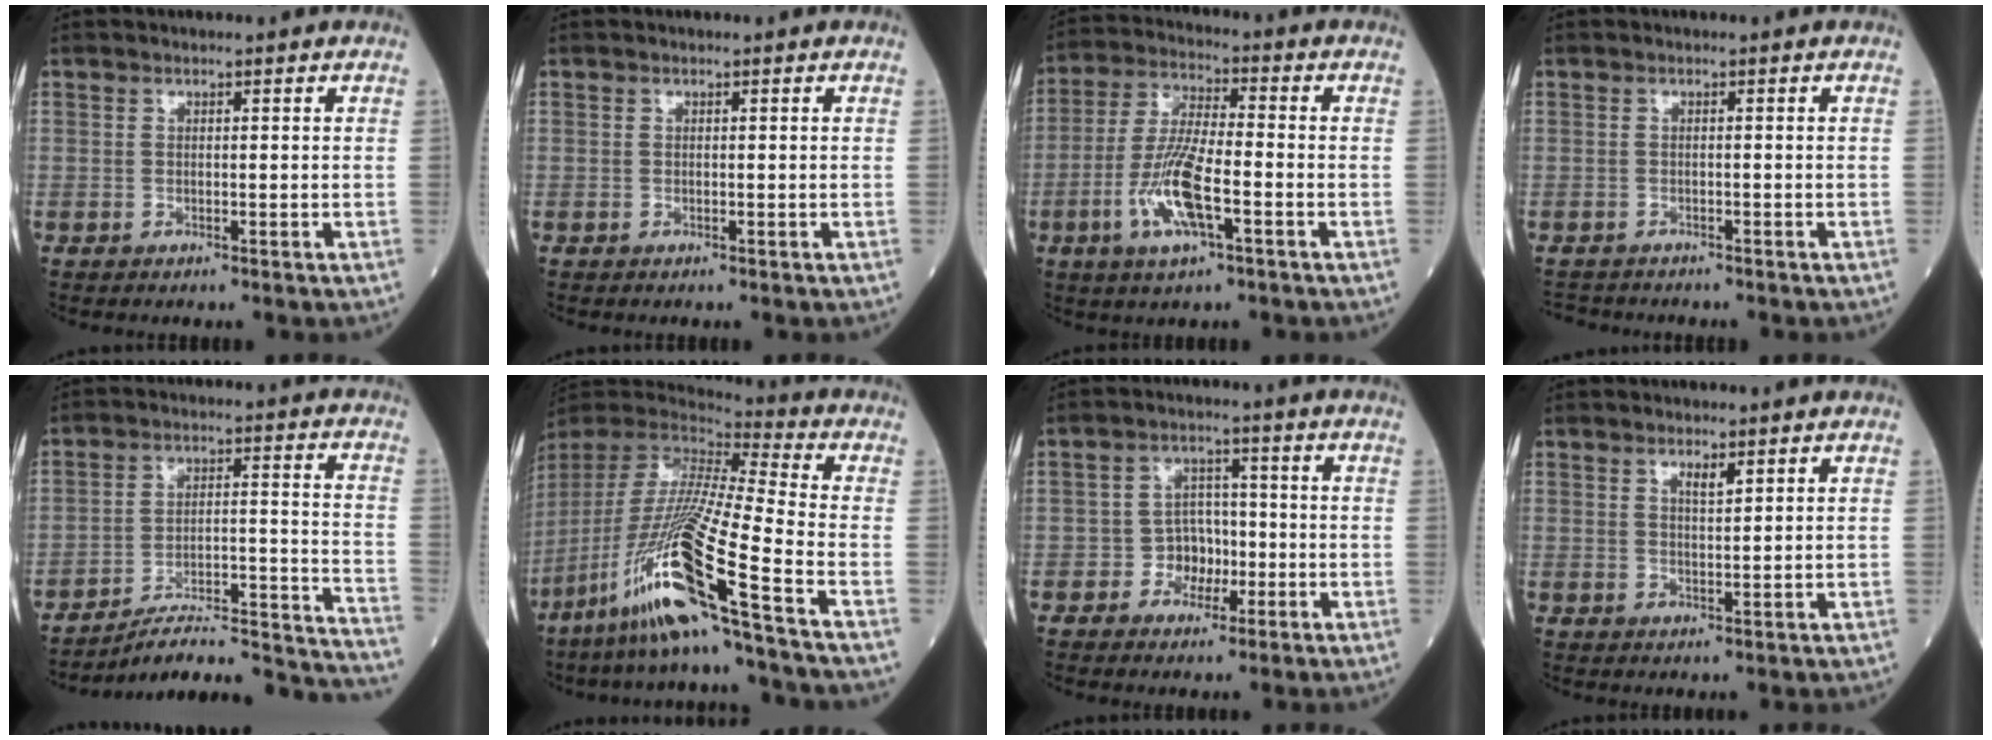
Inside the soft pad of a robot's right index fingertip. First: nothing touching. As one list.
[{"total": 0.0}, {"total": 10.5, "force": [-3.8, 2.1, 9.6], "torque": [-0.198, -0.006, -0.073]}, {"total": 3.2, "force": [-3.1, 0.8, 0.3], "torque": [-0.002, -0.008, -0.049]}, {"total": 21.3, "force": [-20.3, -0.6, 6.2], "torque": [-0.040, 0.021, -0.286]}, {"total": 22.7, "force": [-11.8, -1.1, 19.4], "torque": [-0.424, -0.056, -0.236]}, {"total": 4.7, "force": [-1.6, 3.8, 2.1], "torque": [-0.026, 0.013, -0.028]}, {"total": 2.1, "force": [1.3, 0.4, 1.6], "torque": [-0.030, -0.002, 0.023]}]